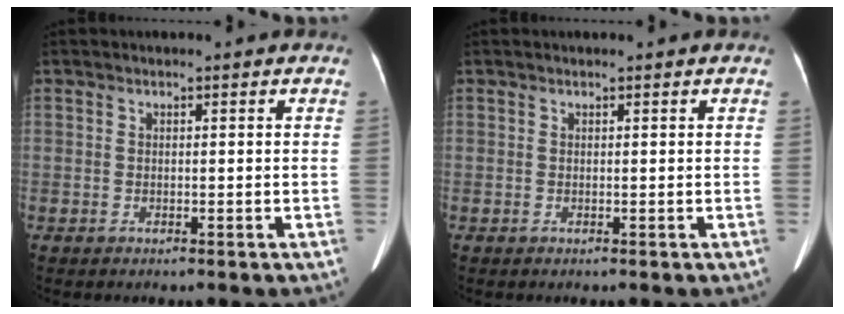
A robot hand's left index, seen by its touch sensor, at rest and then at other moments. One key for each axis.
{"total": 0.0}